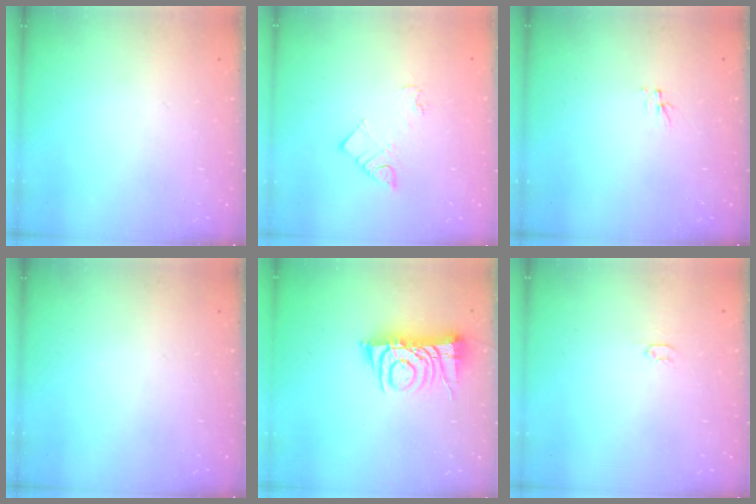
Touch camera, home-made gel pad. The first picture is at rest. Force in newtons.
{"total": 5.0, "press": 5.0, "slide": 0.2}
{"total": 3.0, "press": 3.0, "slide": 0.3}
{"total": 0.0}
{"total": 8.6, "press": 8.5, "slide": 1.0}
{"total": 2.0, "press": 2.0, "slide": 0.3}